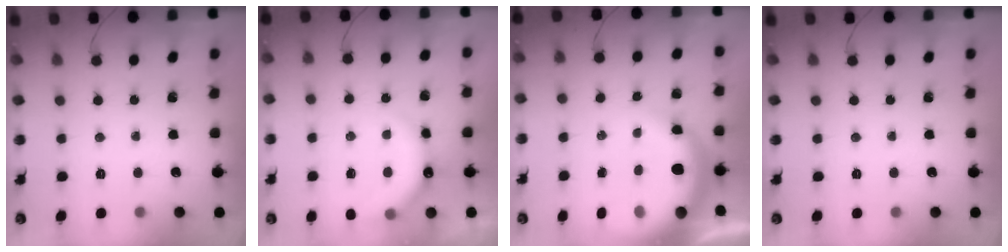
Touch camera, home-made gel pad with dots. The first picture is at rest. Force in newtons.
{"total": 8.3, "press": 8.3, "slide": 0.3}
{"total": 12.2, "press": 11.9, "slide": 2.7}
{"total": 0.0}